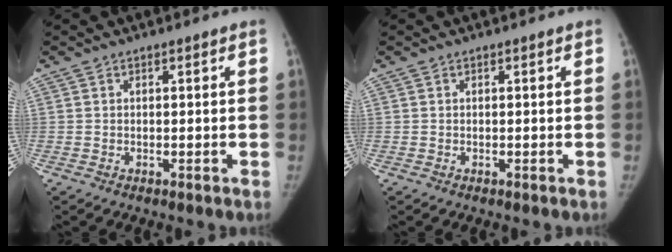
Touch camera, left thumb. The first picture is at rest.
{"total": 0.0}